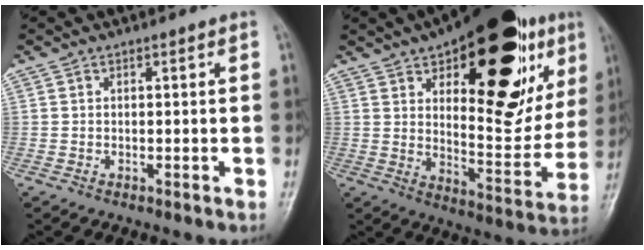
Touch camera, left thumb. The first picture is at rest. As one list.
[{"total": 28.9, "force": [12.7, 12.6, 22.8], "torque": [-0.271, -0.025, 0.187]}]